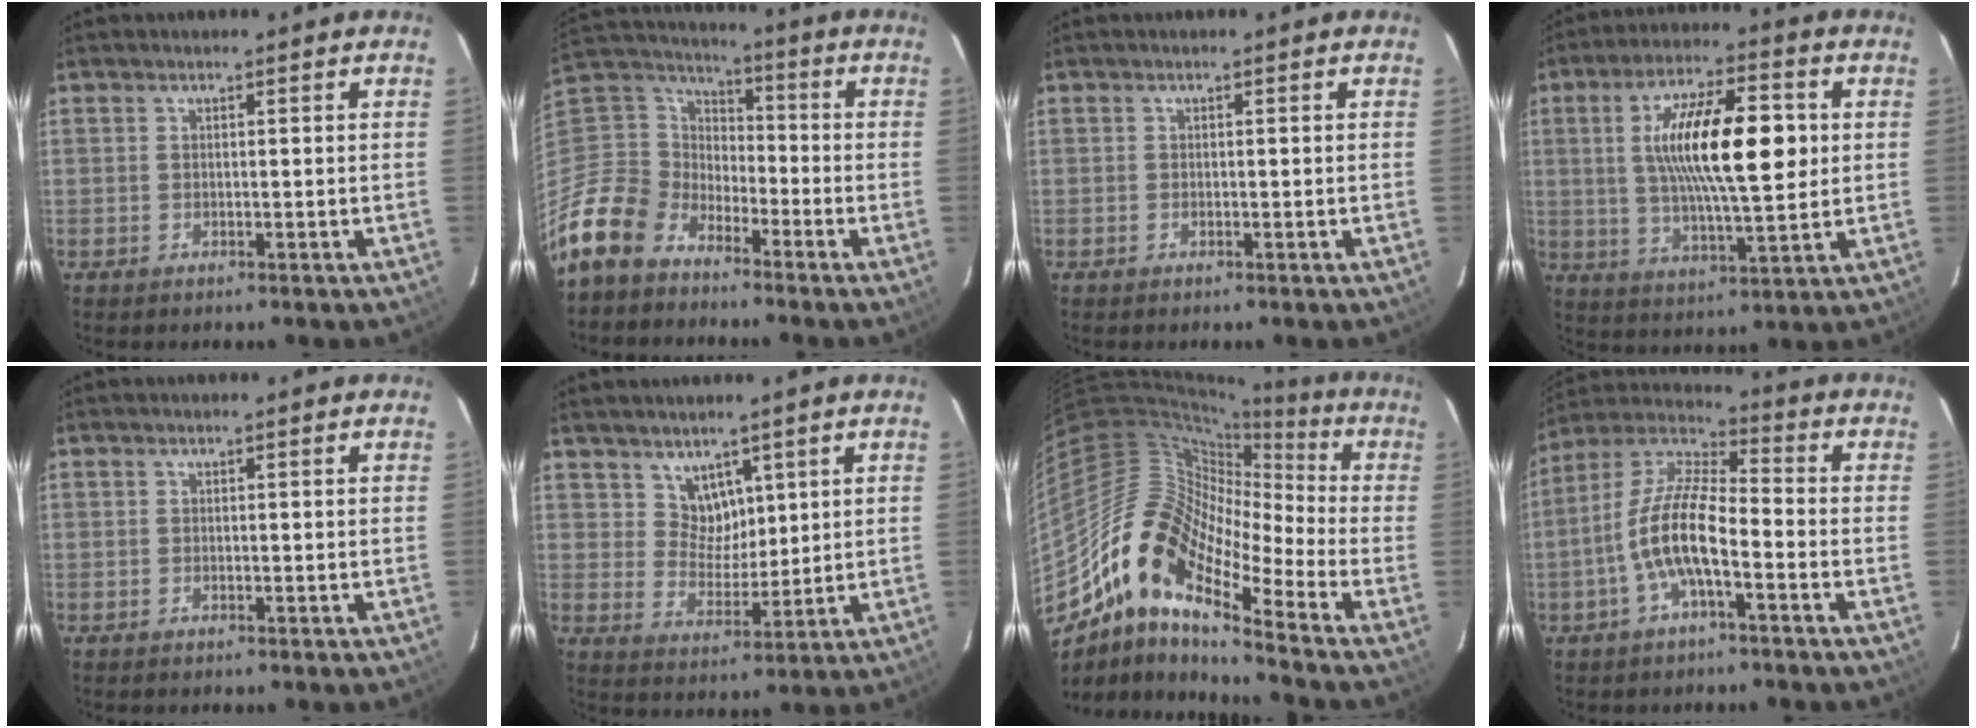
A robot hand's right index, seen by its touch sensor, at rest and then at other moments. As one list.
[{"total": 12.7, "force": [-8.7, 8.5, 3.7], "torque": [-0.113, 0.034, -0.181]}, {"total": 0.0}, {"total": 16.6, "force": [2.4, 4.8, 15.7], "torque": [-0.275, 0.013, 0.044]}, {"total": 0.0}, {"total": 5.5, "force": [3.6, 3.9, 1.1], "torque": [-0.009, 0.003, 0.073]}, {"total": 16.5, "force": [-10.2, 4.9, 12.0], "torque": [-0.186, -0.005, -0.213]}, {"total": 11.4, "force": [-4.1, 3.5, 10.0], "torque": [-0.211, 0.006, -0.080]}]